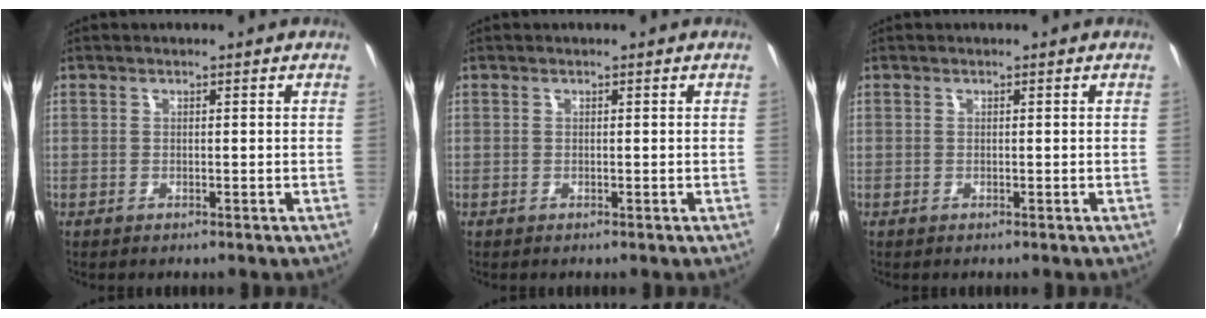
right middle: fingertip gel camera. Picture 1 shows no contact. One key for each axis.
{"total": 0.0}
{"total": 0.0}